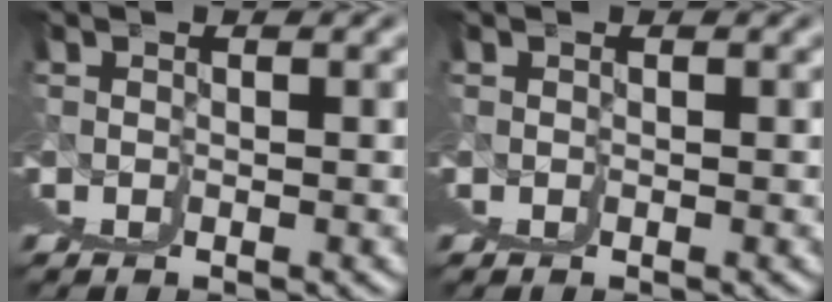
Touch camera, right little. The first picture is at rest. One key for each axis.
{"total": 0.0}